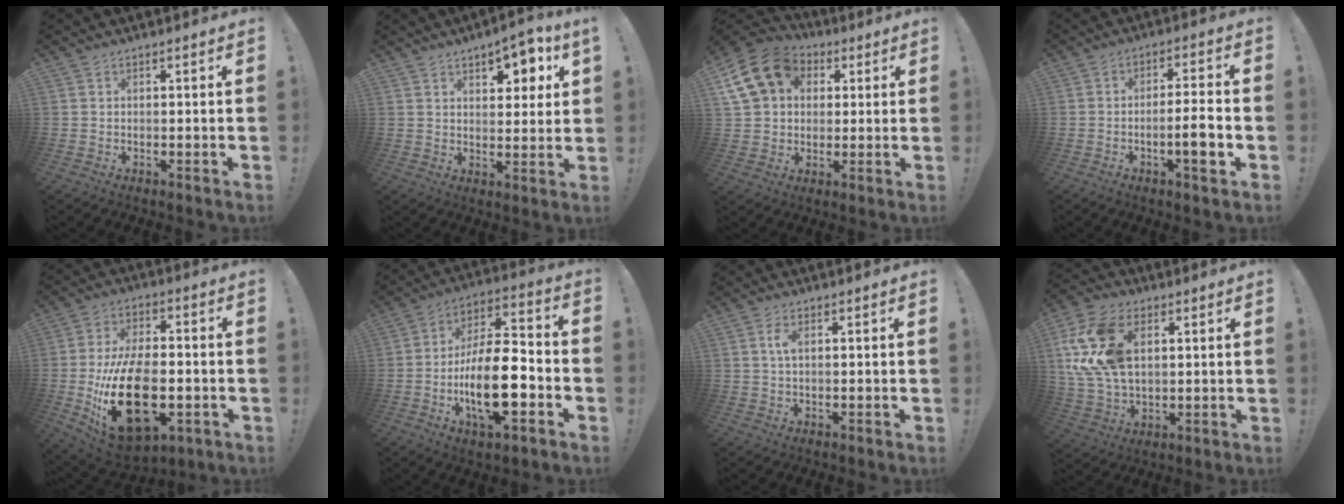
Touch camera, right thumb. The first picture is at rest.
{"total": 7.5, "force": [4.7, 2.9, 5.0], "torque": [-0.047, -0.032, 0.074]}
{"total": 15.7, "force": [5.2, 12.5, 7.9], "torque": [-0.125, -0.011, 0.104]}
{"total": 9.1, "force": [-3.1, 1.2, 8.5], "torque": [-0.124, 0.006, -0.053]}
{"total": 25.3, "force": [-5.5, 14.4, 20.0], "torque": [-0.389, 0.023, -0.077]}
{"total": 18.9, "force": [-6.2, 7.4, 16.2], "torque": [-0.293, 0.027, -0.099]}
{"total": 2.9, "force": [0.6, 1.1, 2.7], "torque": [-0.049, 0.003, 0.008]}
{"total": 18.4, "force": [4.9, 12.3, 12.8], "torque": [-0.253, -0.008, 0.092]}